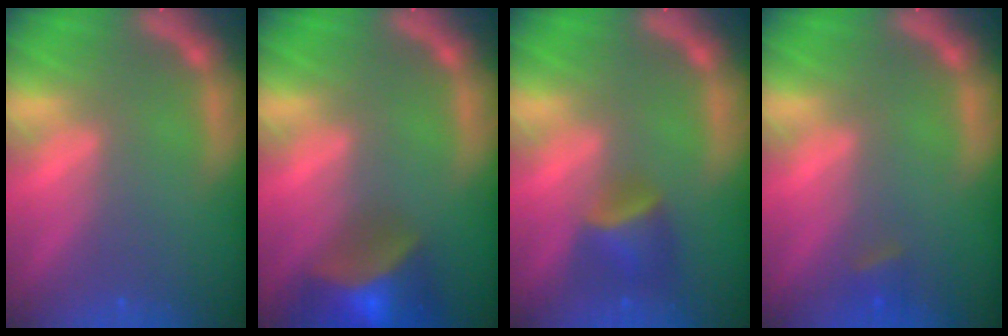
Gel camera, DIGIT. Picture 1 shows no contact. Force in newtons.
{"total": 8.4}
{"total": 3.4}
{"total": 1.4}